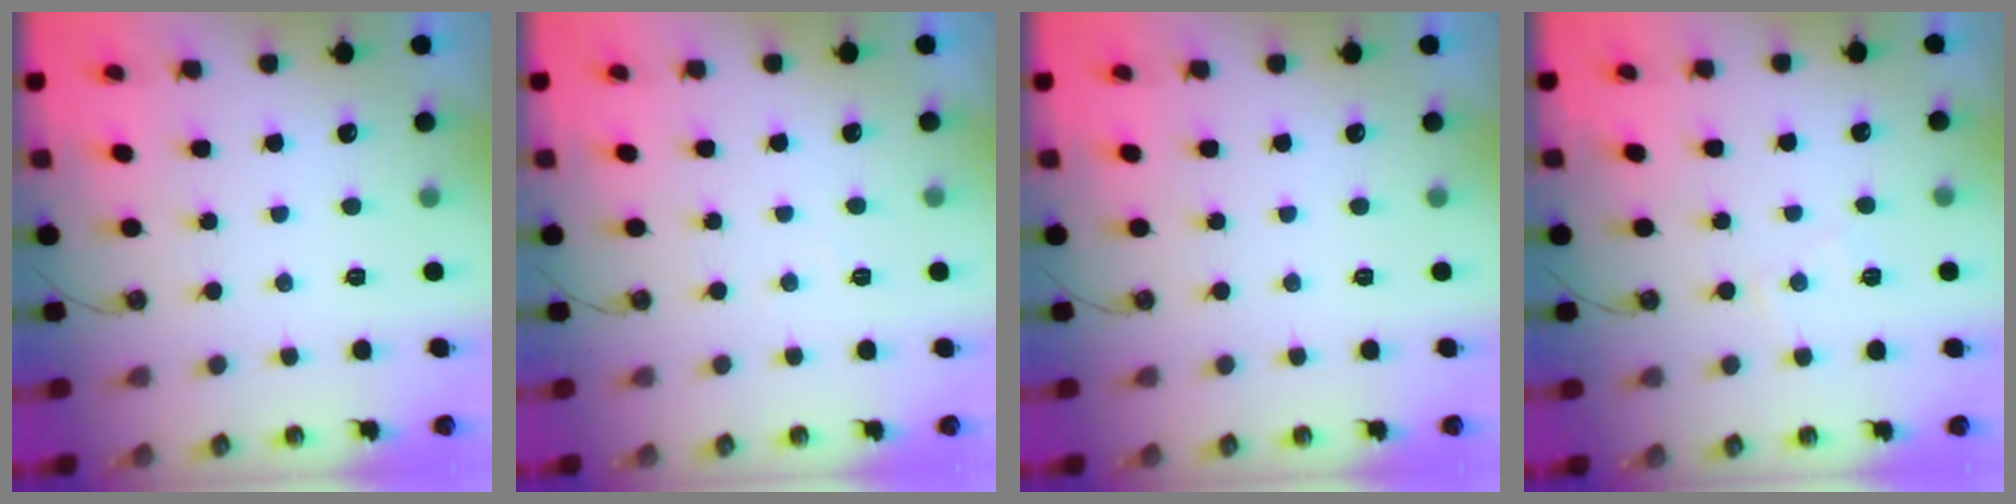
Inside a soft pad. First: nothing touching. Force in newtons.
{"total": 2.9, "press": 2.9, "slide": 0.5}
{"total": 0.0}
{"total": 5.2, "press": 5.2, "slide": 0.7}